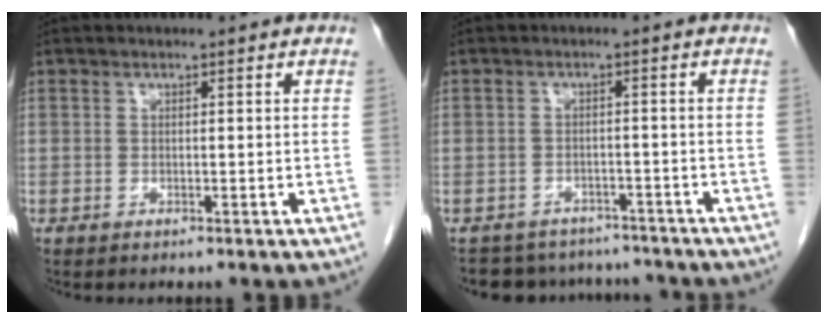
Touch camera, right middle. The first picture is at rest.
{"total": 9.3, "force": [-8.5, 3.7, 1.0], "torque": [-0.011, 0.015, -0.102]}